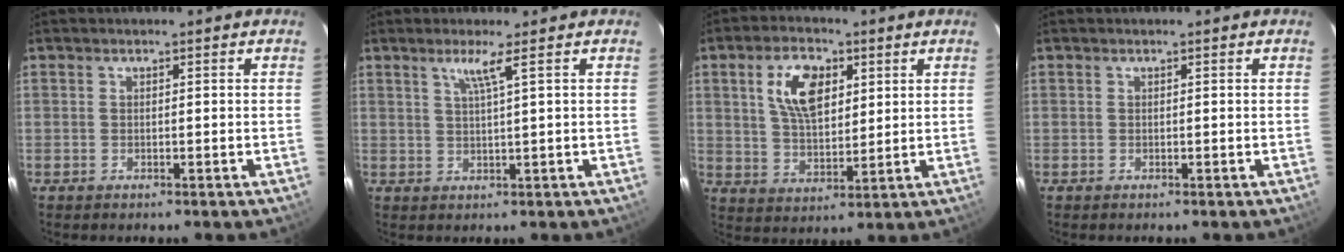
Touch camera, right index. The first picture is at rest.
{"total": 2.8, "force": [1.5, -0.9, 2.3], "torque": [-0.037, -0.002, 0.031]}
{"total": 10.0, "force": [3.7, 5.4, 7.6], "torque": [-0.143, 0.017, 0.071]}
{"total": 0.0}